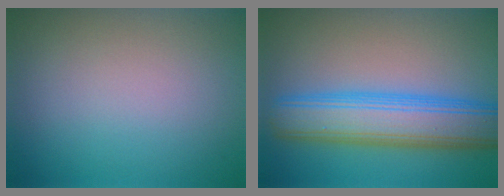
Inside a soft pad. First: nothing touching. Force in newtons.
{"total": 8.3, "press": 8.3, "slide": 0.2}